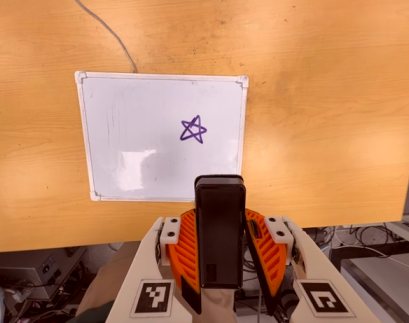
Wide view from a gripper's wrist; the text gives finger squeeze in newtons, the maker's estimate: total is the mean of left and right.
{"total": 4.9, "left": 3.7, "right": 6.1}